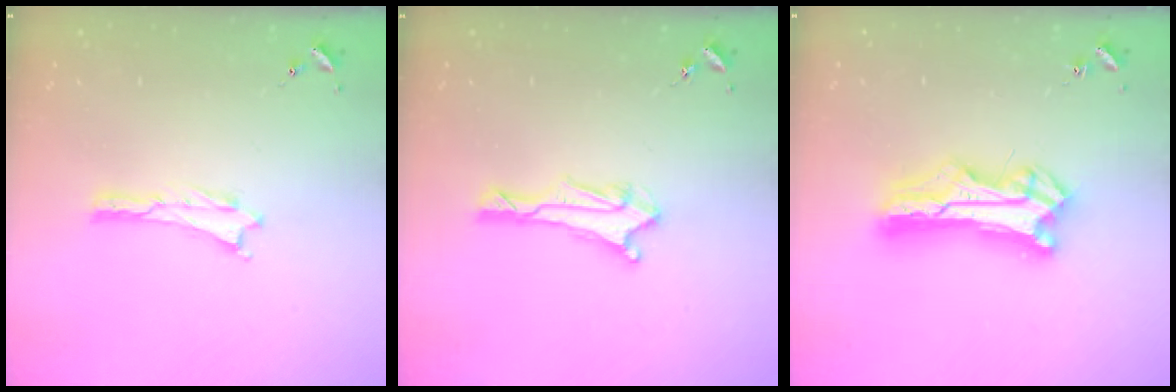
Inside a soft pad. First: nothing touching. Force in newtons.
{"total": 2.9, "press": 2.8, "slide": 0.7}
{"total": 12.0, "press": 11.9, "slide": 0.9}